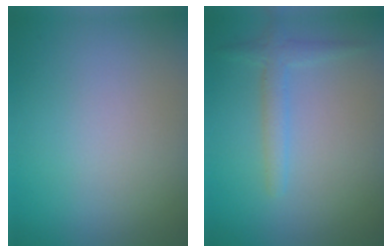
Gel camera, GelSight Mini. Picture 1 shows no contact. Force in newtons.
{"total": 1.9, "press": 1.9, "slide": 0.1}